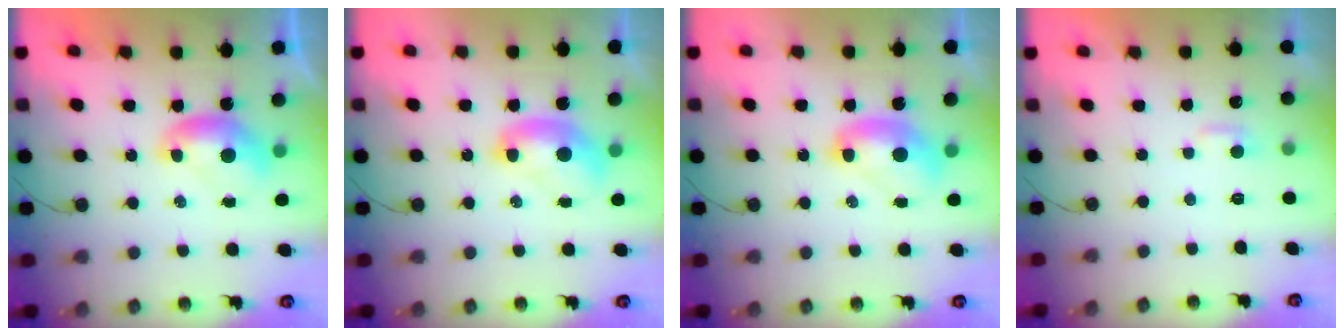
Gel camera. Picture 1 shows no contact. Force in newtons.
{"total": 2.1, "press": 2.1, "slide": 0.2}
{"total": 2.3, "press": 2.3, "slide": 0.2}
{"total": 2.7, "press": 2.7, "slide": 0.4}